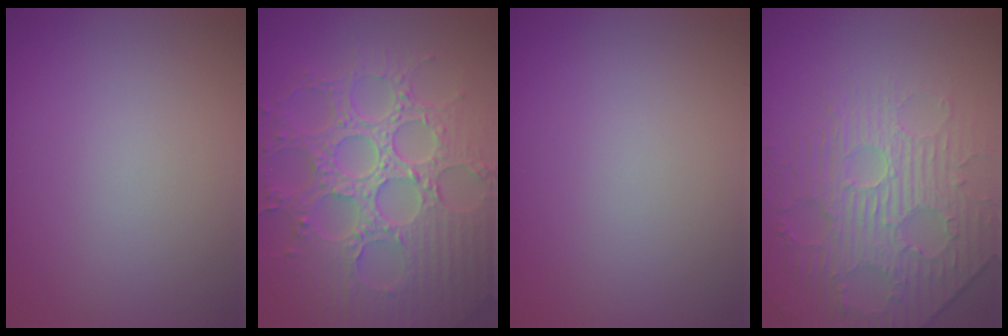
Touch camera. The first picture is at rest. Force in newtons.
{"total": 8.8, "press": 6.6, "slide": 5.9}
{"total": 0.0}
{"total": 4.4, "press": 4.0, "slide": 1.7}